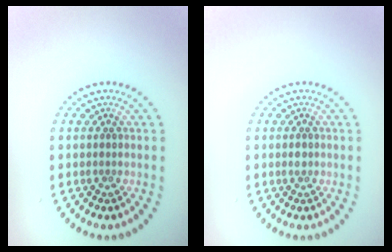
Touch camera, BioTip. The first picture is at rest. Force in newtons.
{"total": 0.8, "press": 0.7, "slide": 0.3}